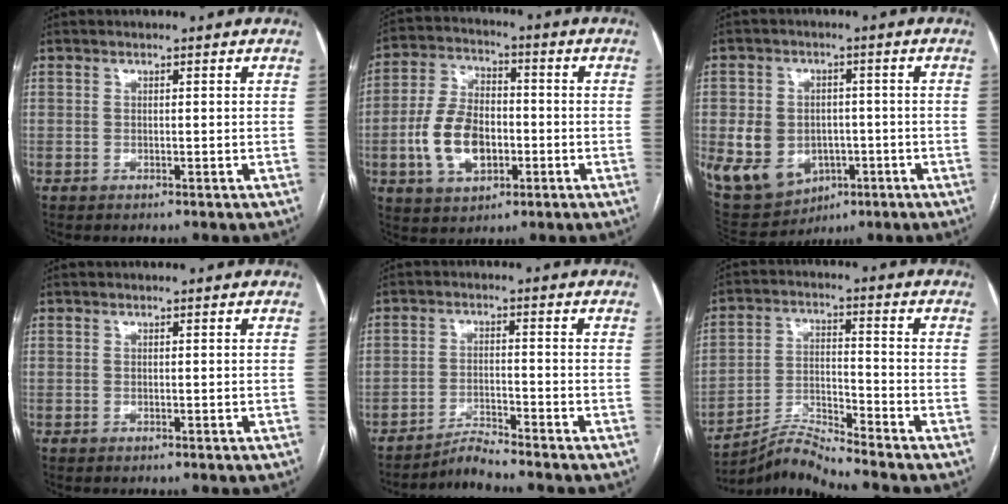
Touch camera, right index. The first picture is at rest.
{"total": 11.1, "force": [-2.6, 6.6, 8.6], "torque": [-0.184, 0.015, -0.043]}
{"total": 13.2, "force": [-3.4, 10.6, 7.1], "torque": [-0.154, 0.013, -0.031]}
{"total": 0.0}
{"total": 3.9, "force": [-3.6, -1.5, -0.3], "torque": [0.001, -0.013, -0.061]}
{"total": 7.3, "force": [-6.9, -2.0, 1.0], "torque": [-0.033, 0.005, -0.126]}